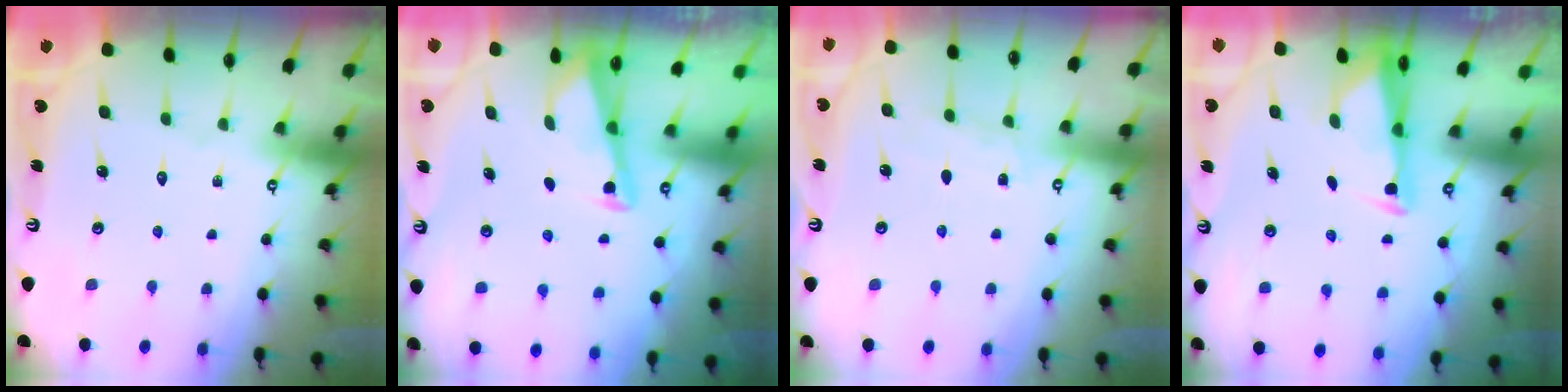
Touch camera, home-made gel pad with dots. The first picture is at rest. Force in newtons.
{"total": 2.8, "press": 2.8, "slide": 0.4}
{"total": 4.8, "press": 4.8, "slide": 0.5}
{"total": 2.9, "press": 2.8, "slide": 0.8}